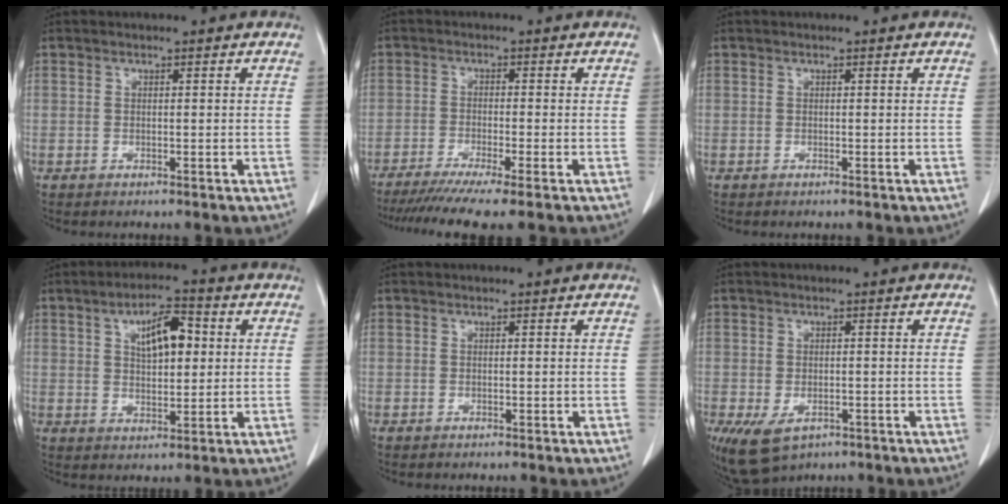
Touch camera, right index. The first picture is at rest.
{"total": 9.3, "force": [-7.4, -0.8, 5.6], "torque": [-0.079, -0.023, -0.116]}
{"total": 0.0}
{"total": 7.7, "force": [2.2, 3.0, 6.8], "torque": [-0.113, 0.011, 0.038]}
{"total": 0.0}
{"total": 7.0, "force": [-3.7, 4.2, 4.2], "torque": [-0.083, -0.010, -0.051]}